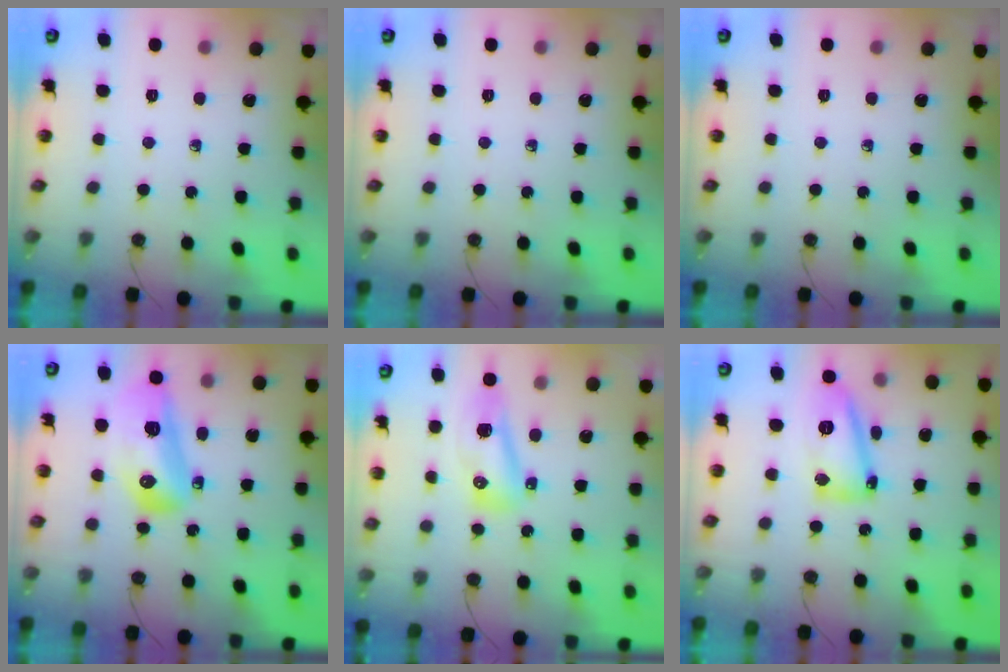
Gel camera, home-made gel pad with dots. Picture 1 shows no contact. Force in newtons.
{"total": 0.0}
{"total": 0.0}
{"total": 14.0, "press": 13.9, "slide": 2.1}
{"total": 17.2, "press": 11.0, "slide": 13.2}
{"total": 20.4, "press": 16.7, "slide": 11.6}